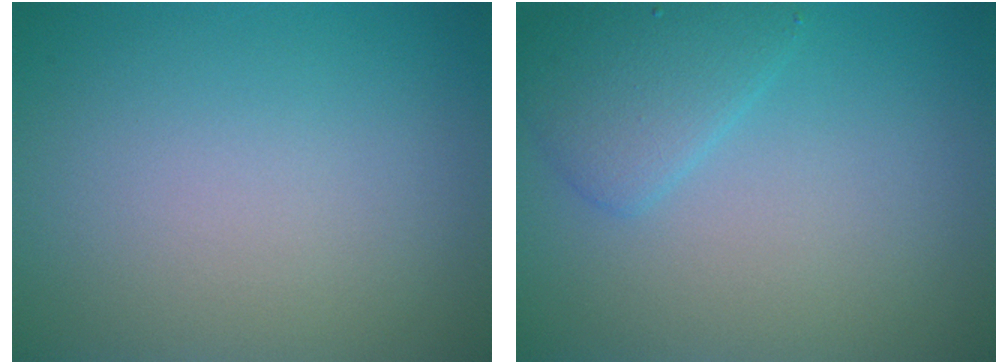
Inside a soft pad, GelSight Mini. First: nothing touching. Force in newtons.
{"total": 2.8, "press": 2.8, "slide": 0.1}